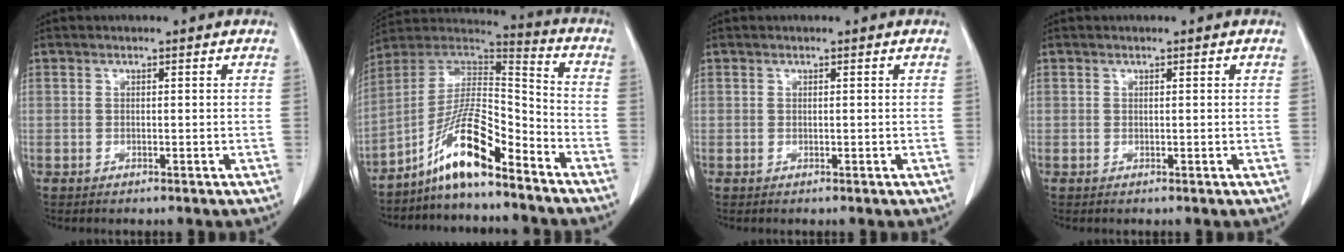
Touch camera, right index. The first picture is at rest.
{"total": 12.6, "force": [-8.6, 1.8, 9.0], "torque": [-0.167, 0.018, -0.156]}
{"total": 0.0}
{"total": 0.0}